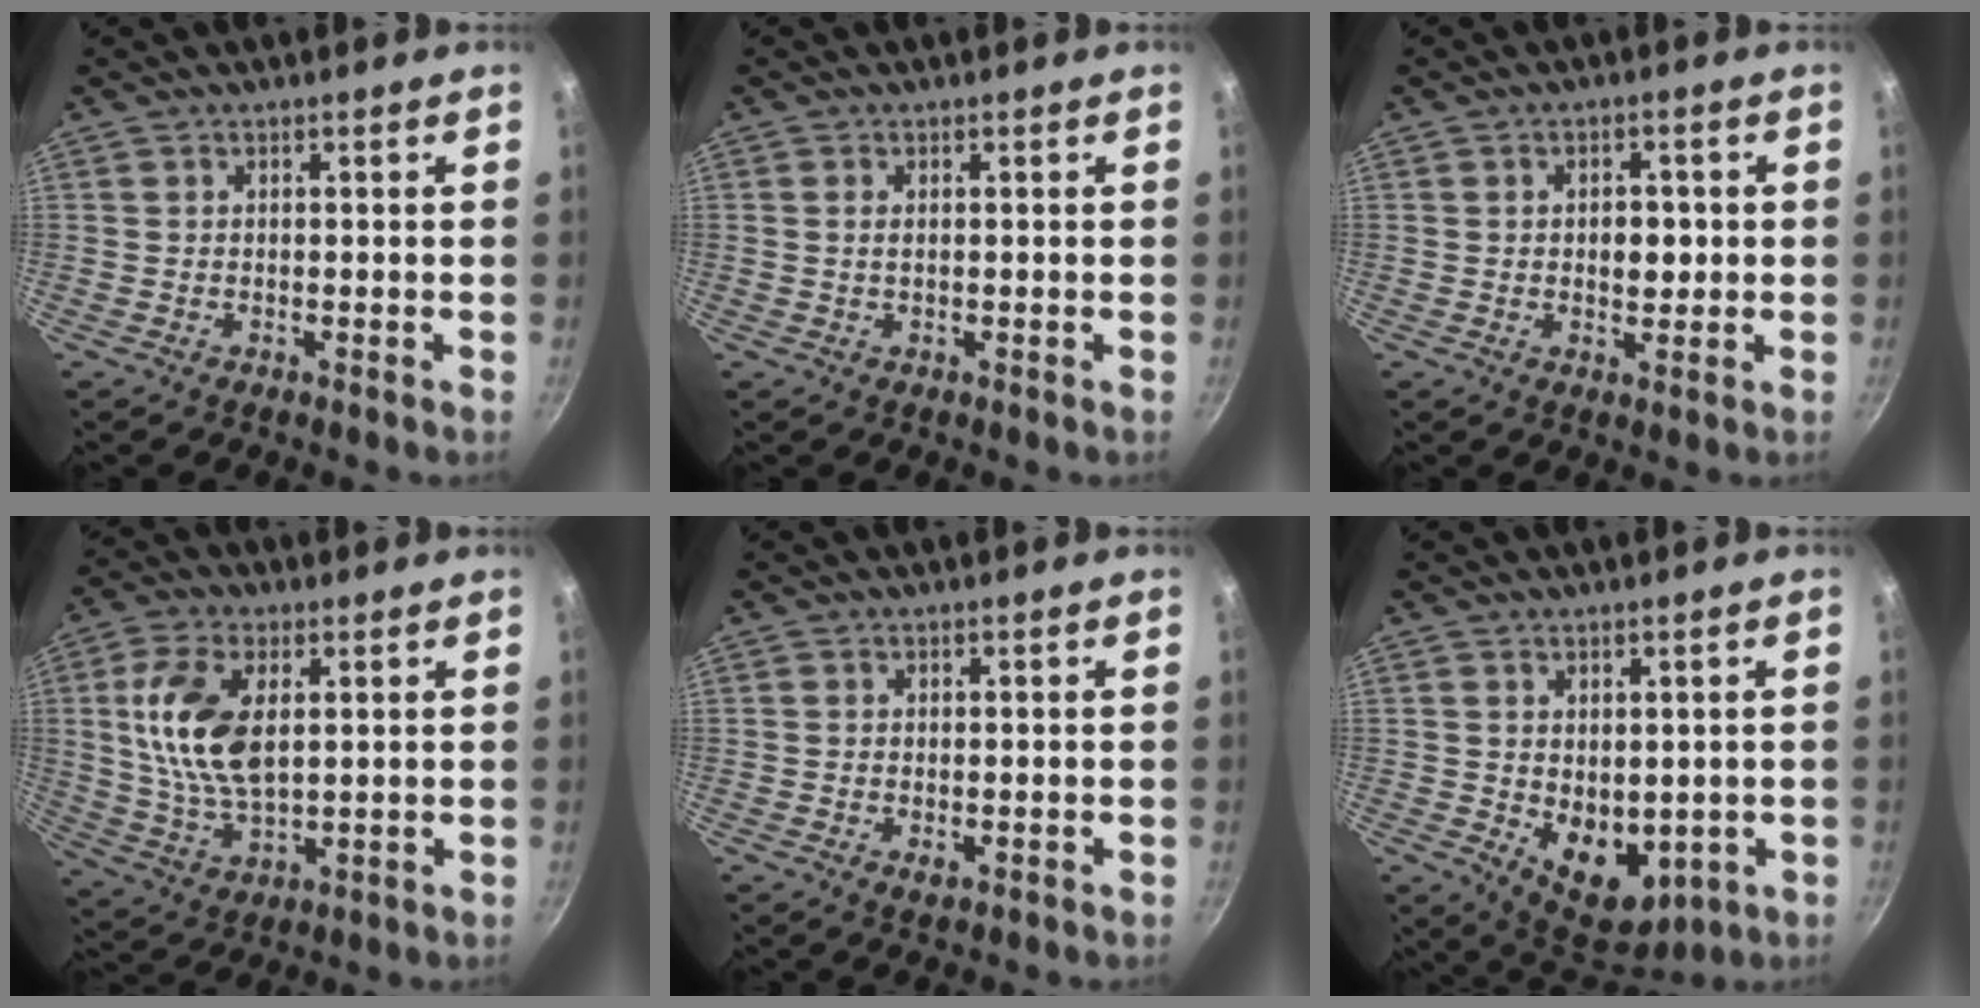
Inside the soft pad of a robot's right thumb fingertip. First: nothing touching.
{"total": 1.0, "force": [0.2, 0.5, 0.8], "torque": [-0.017, 0.000, 0.005]}
{"total": 4.3, "force": [0.2, 2.8, 3.3], "torque": [-0.028, 0.000, 0.004]}
{"total": 13.8, "force": [2.9, 7.4, 11.3], "torque": [-0.216, -0.008, 0.062]}
{"total": 1.5, "force": [-0.1, 1.0, 1.2], "torque": [-0.019, -0.004, 0.000]}
{"total": 9.8, "force": [-0.6, 6.9, 7.0], "torque": [-0.072, -0.022, 0.012]}